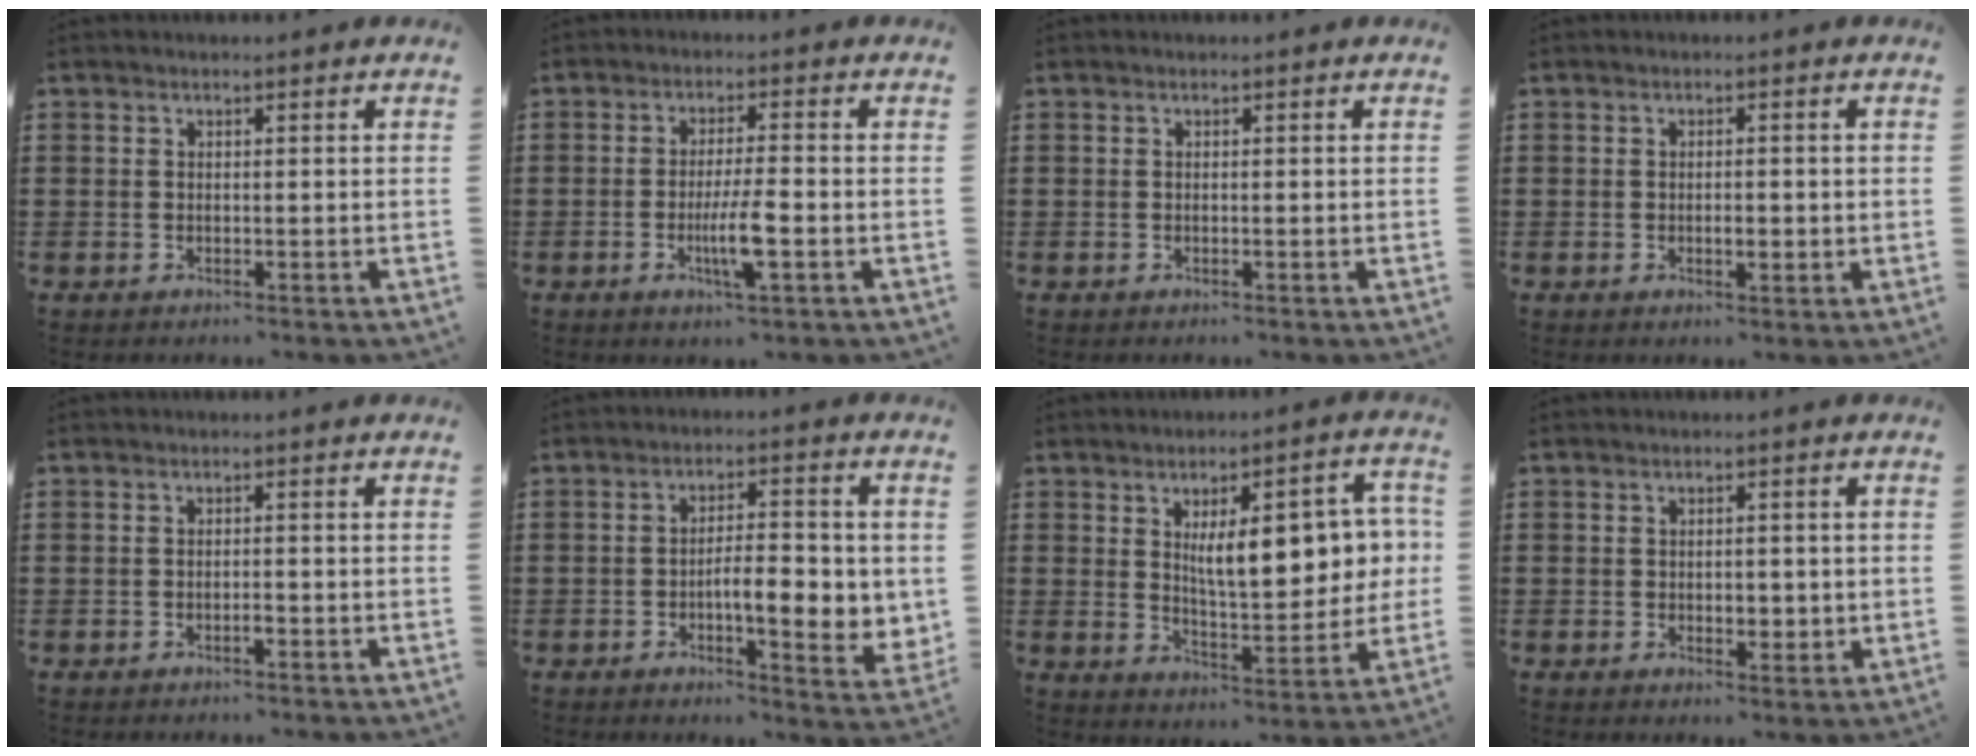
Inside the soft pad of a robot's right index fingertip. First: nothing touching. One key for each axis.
{"total": 6.0, "fx": -1.9, "fy": 0.7, "fz": 5.7, "tx": -0.107, "ty": -0.011, "tz": -0.035}
{"total": 0.0}
{"total": 2.4, "fx": -0.3, "fy": 0.7, "fz": 2.3, "tx": -0.039, "ty": 0.000, "tz": -0.006}
{"total": 1.1, "fx": -0.5, "fy": 0.2, "fz": 0.9, "tx": -0.019, "ty": -0.004, "tz": -0.009}
{"total": 8.0, "fx": -1.3, "fy": 2.6, "fz": 7.4, "tx": -0.112, "ty": -0.001, "tz": -0.025}
{"total": 11.2, "fx": 2.6, "fy": 4.4, "fz": 9.9, "tx": -0.149, "ty": 0.000, "tz": 0.039}
{"total": 2.9, "fx": -0.1, "fy": 1.4, "fz": 2.6, "tx": -0.042, "ty": 0.001, "tz": -0.005}